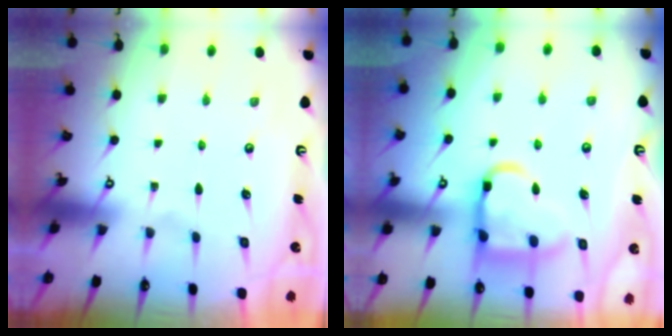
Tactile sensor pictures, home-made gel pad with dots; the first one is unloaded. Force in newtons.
{"total": 14.7, "press": 14.7, "slide": 1.4}